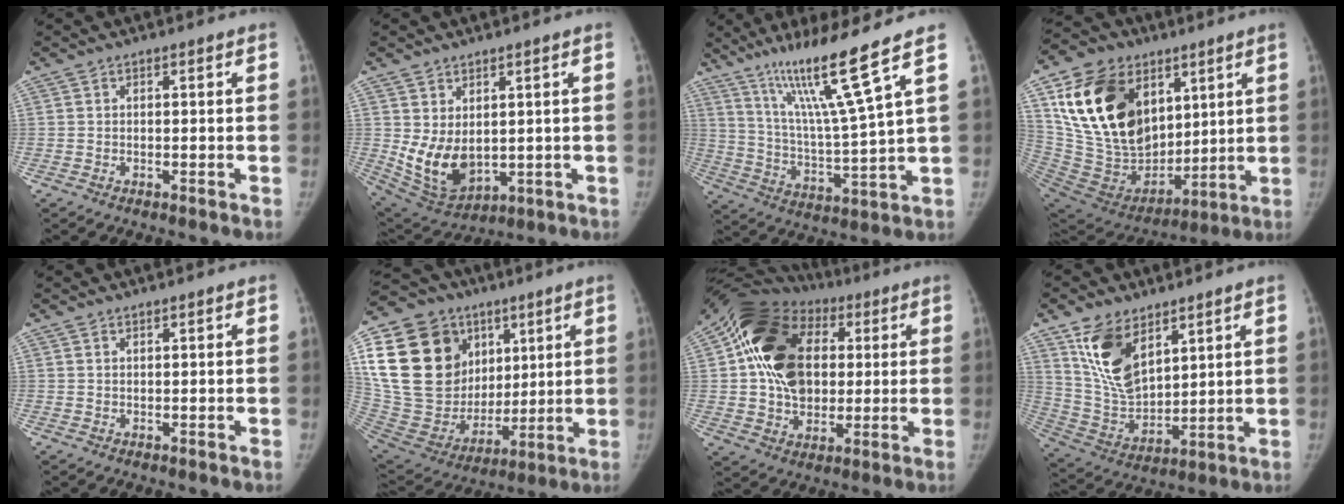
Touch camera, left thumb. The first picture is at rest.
{"total": 10.2, "force": [0.6, 6.9, 7.5], "torque": [-0.120, -0.013, 0.044]}
{"total": 15.3, "force": [9.7, -1.4, 11.7], "torque": [-0.197, -0.062, 0.177]}
{"total": 27.3, "force": [10.2, 18.7, 17.0], "torque": [-0.298, -0.021, 0.200]}
{"total": 0.8, "force": [0.5, 0.4, 0.5], "torque": [-0.004, 0.000, 0.010]}
{"total": 29.8, "force": [9.7, 22.4, 17.1], "torque": [-0.317, 0.022, 0.193]}
{"total": 22.6, "force": [4.1, 16.8, 14.6], "torque": [-0.243, 0.012, 0.071]}
{"total": 14.7, "force": [7.8, 8.1, 9.4], "torque": [-0.149, -0.041, 0.168]}